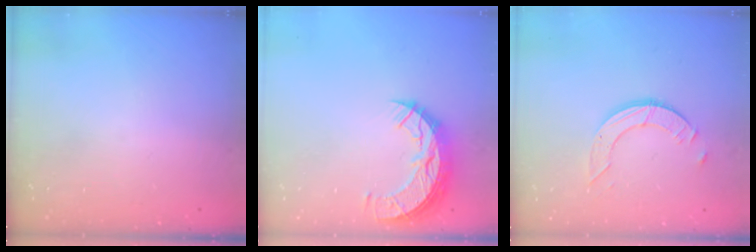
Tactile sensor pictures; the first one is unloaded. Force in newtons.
{"total": 10.7, "press": 10.7, "slide": 0.8}
{"total": 6.0, "press": 6.0, "slide": 0.5}